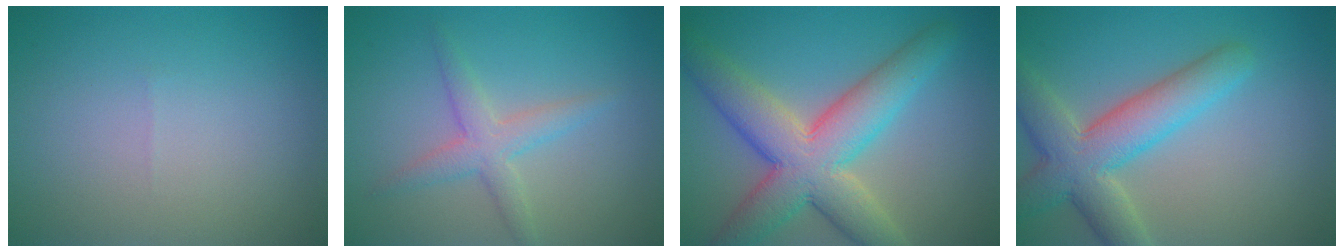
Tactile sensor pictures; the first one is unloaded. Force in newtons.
{"total": 2.8, "press": 2.8, "slide": 0.0}
{"total": 8.9, "press": 8.9, "slide": 0.3}
{"total": 5.6, "press": 5.6, "slide": 0.6}